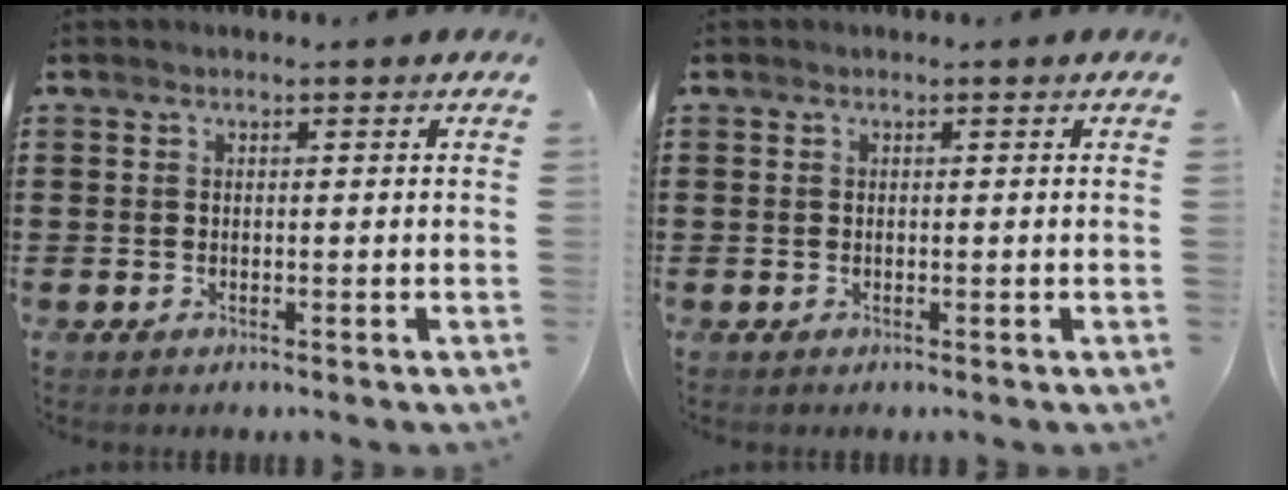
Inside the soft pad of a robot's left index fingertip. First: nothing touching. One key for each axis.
{"total": 0.0}